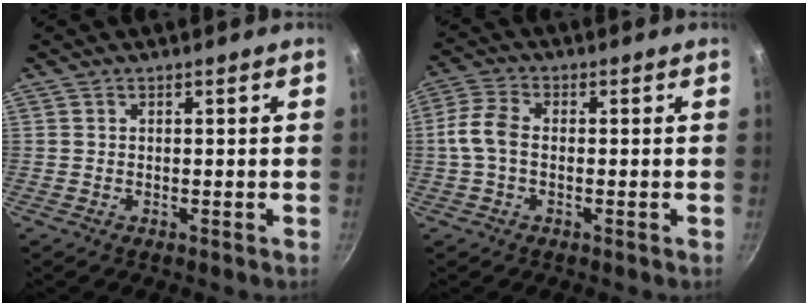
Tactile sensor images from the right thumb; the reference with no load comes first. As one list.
[{"total": 5.9, "force": [-0.5, 3.7, 4.6], "torque": [-0.101, 0.021, -0.020]}]